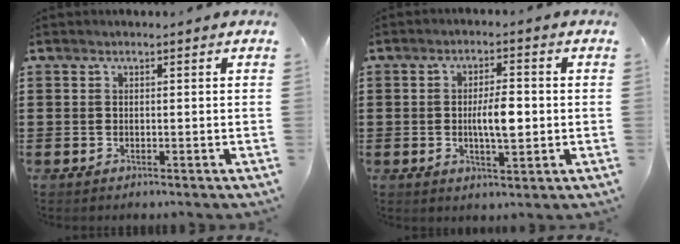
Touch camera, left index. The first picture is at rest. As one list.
[{"total": 5.6, "force": [-0.3, 1.8, 5.3], "torque": [-0.088, 0.002, -0.009]}]